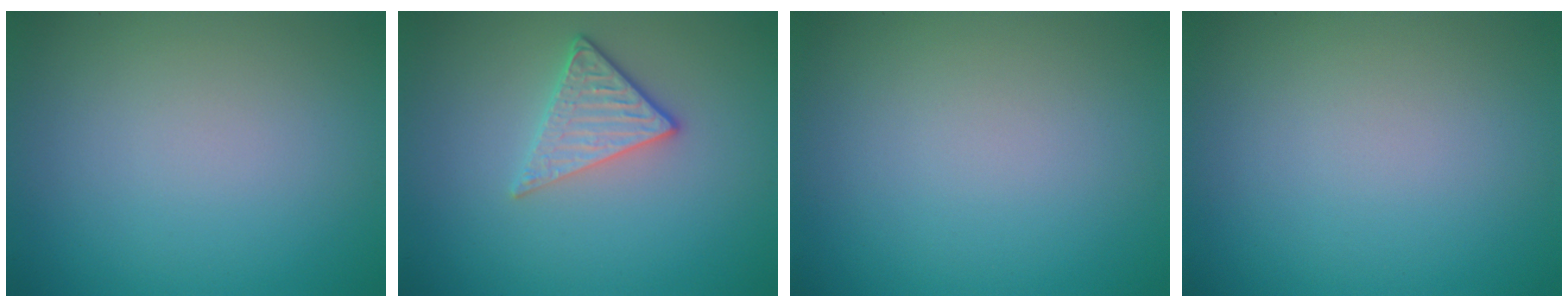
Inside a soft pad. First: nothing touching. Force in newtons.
{"total": 3.0, "press": 2.6, "slide": 1.6}
{"total": 0.0}
{"total": 0.0}